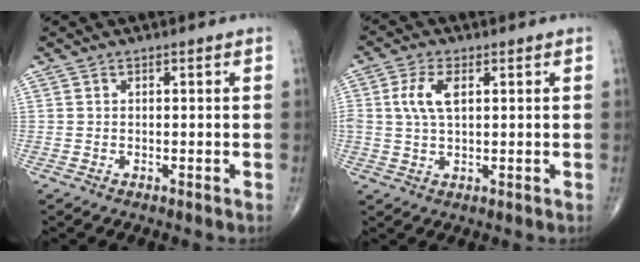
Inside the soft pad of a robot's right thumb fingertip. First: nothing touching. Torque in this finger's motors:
{"motor_torque": [0.11, 0.15, 0.64, 0.42, 0.20]}